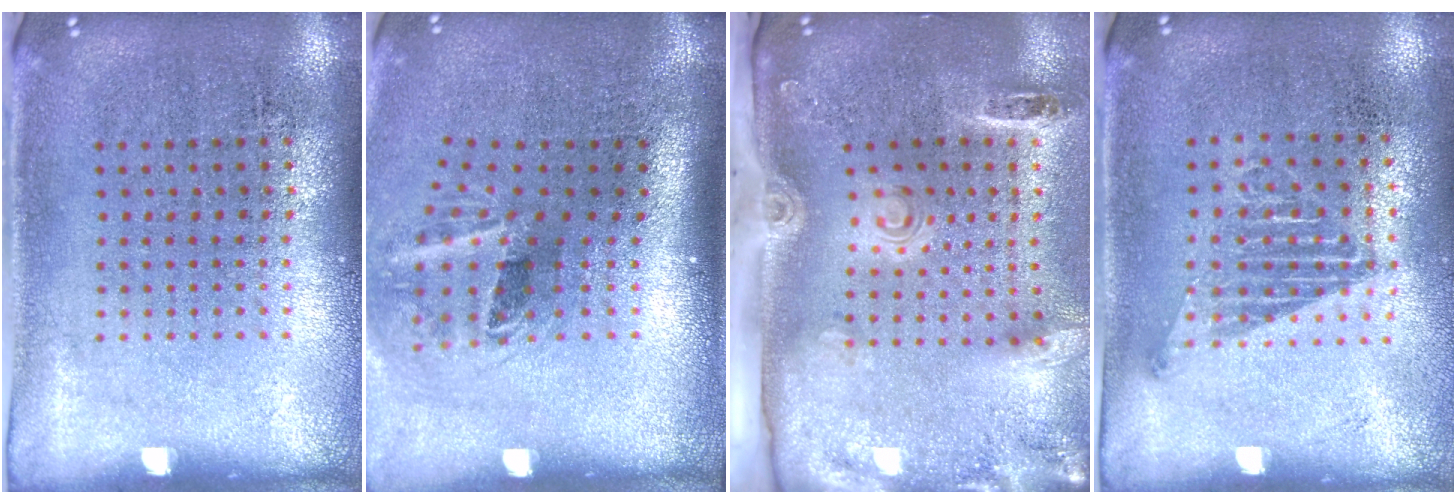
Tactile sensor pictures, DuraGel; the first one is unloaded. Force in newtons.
{"total": 2.1, "press": 1.3, "slide": 1.7}
{"total": 2.9, "press": 2.0, "slide": 2.1}
{"total": 1.1, "press": 1.0, "slide": 0.6}